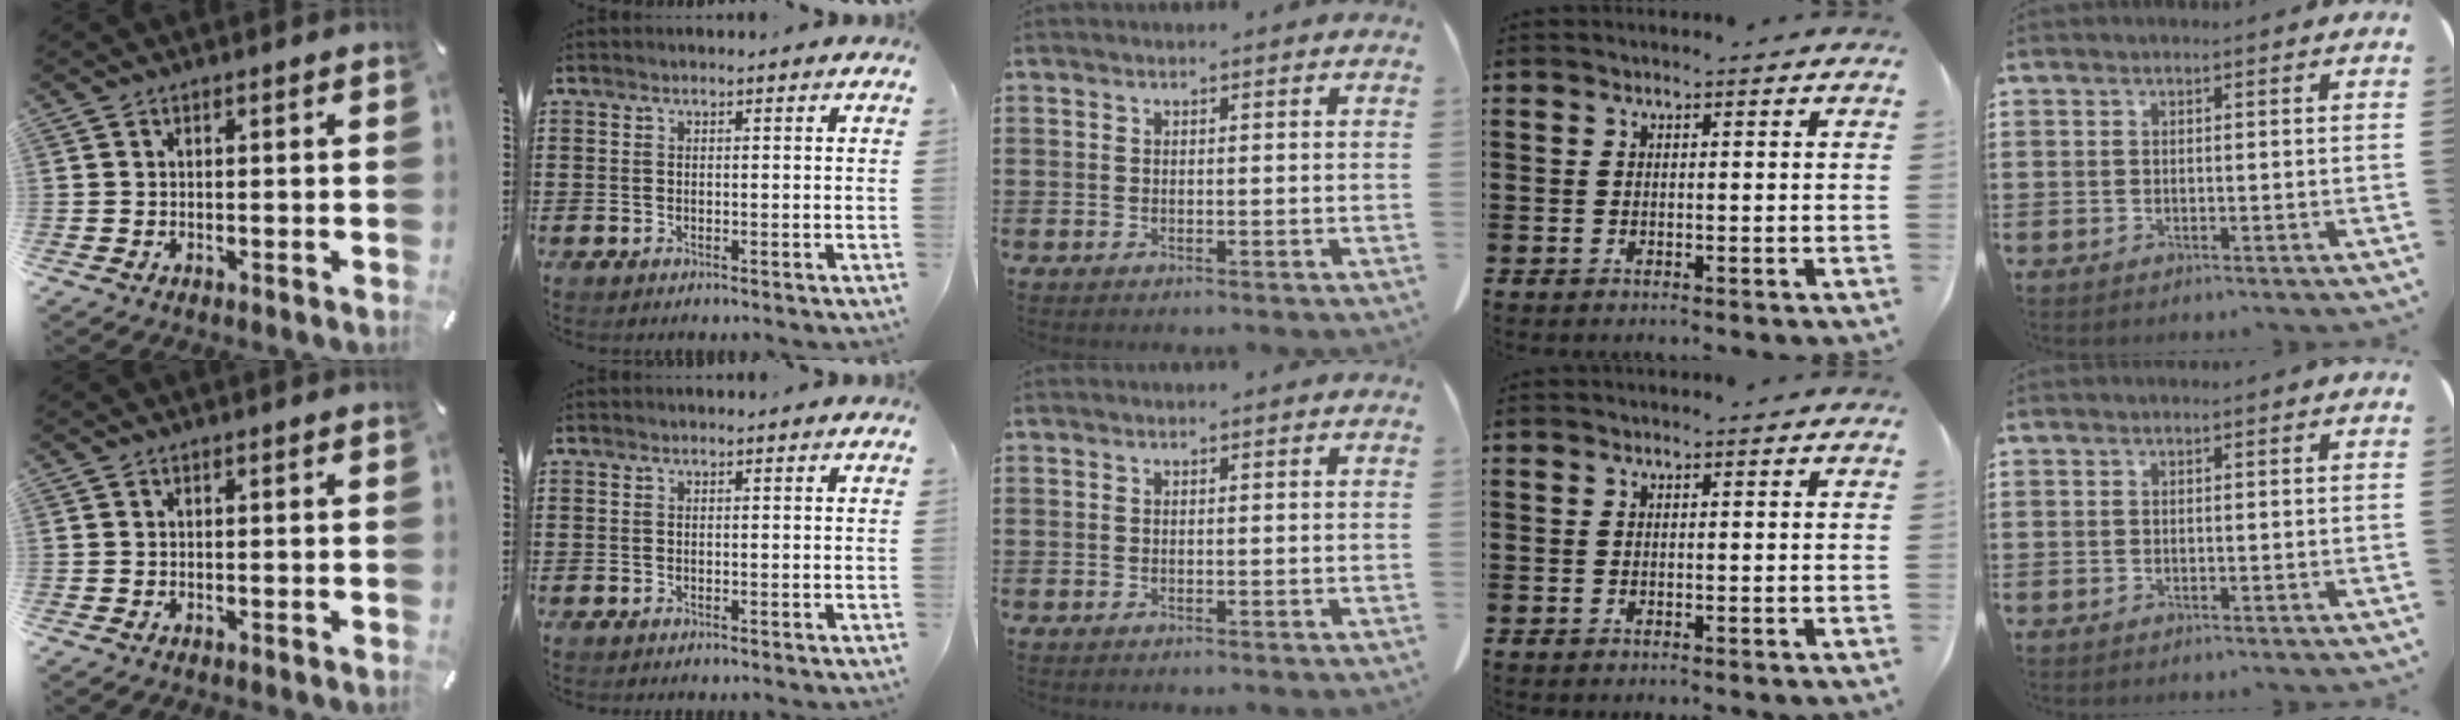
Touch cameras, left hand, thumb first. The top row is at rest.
{}